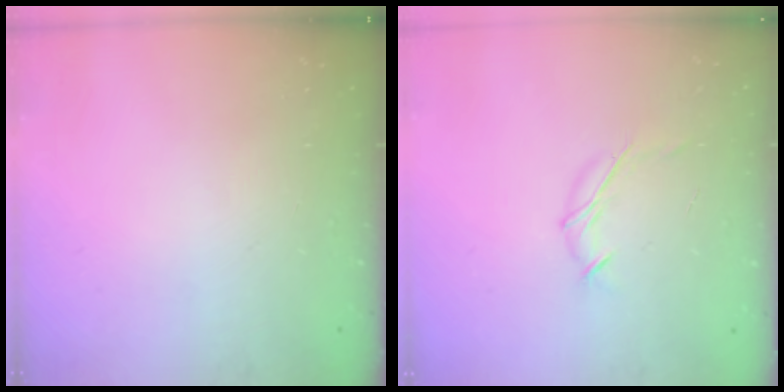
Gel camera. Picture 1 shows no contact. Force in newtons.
{"total": 7.1, "press": 7.0, "slide": 1.5}